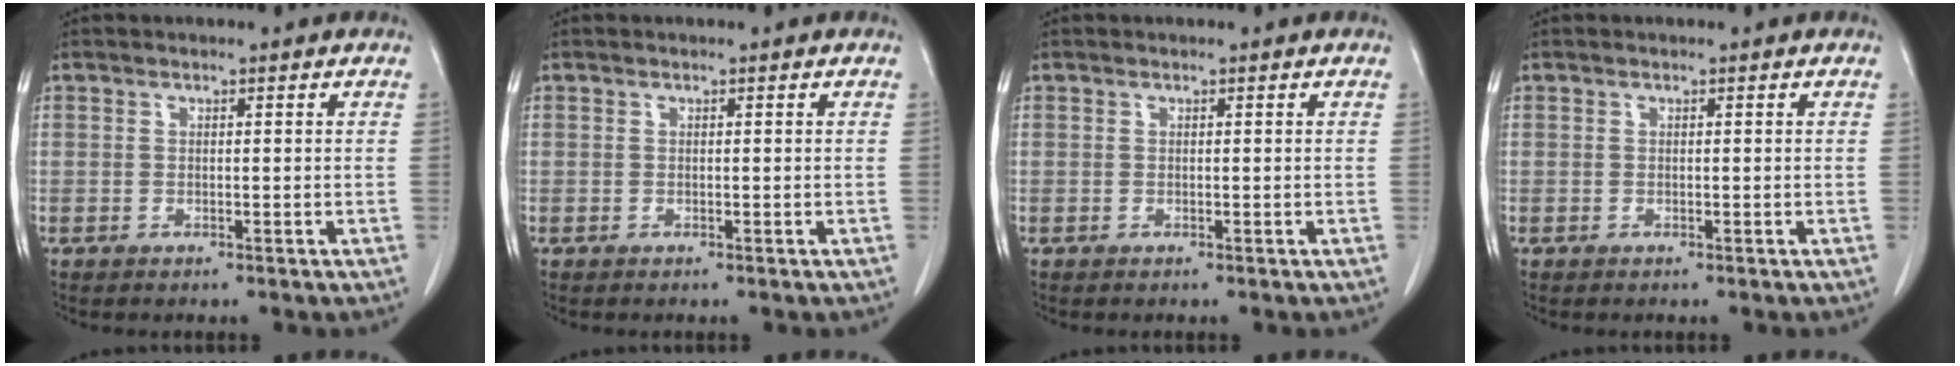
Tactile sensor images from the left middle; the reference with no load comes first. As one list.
[{"total": 0.0}, {"total": 0.0}, {"total": 0.0}]